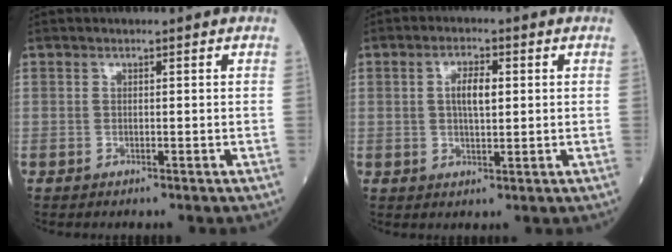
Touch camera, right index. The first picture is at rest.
{"total": 4.2, "force": [0.7, 1.3, 3.9], "torque": [-0.073, 0.006, 0.013]}